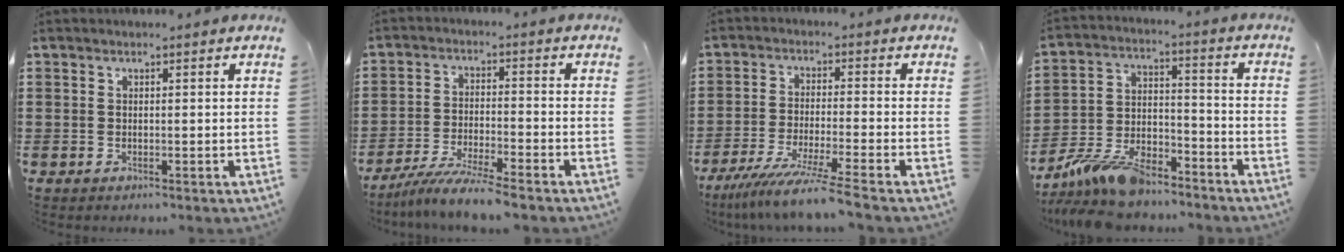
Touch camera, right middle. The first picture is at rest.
{"total": 6.4, "force": [-5.8, -0.2, 2.5], "torque": [-0.057, -0.014, -0.114]}
{"total": 7.7, "force": [-6.5, -0.8, 4.0], "torque": [-0.084, -0.022, -0.127]}
{"total": 10.9, "force": [-9.3, 3.2, 4.6], "torque": [-0.094, 0.027, -0.181]}